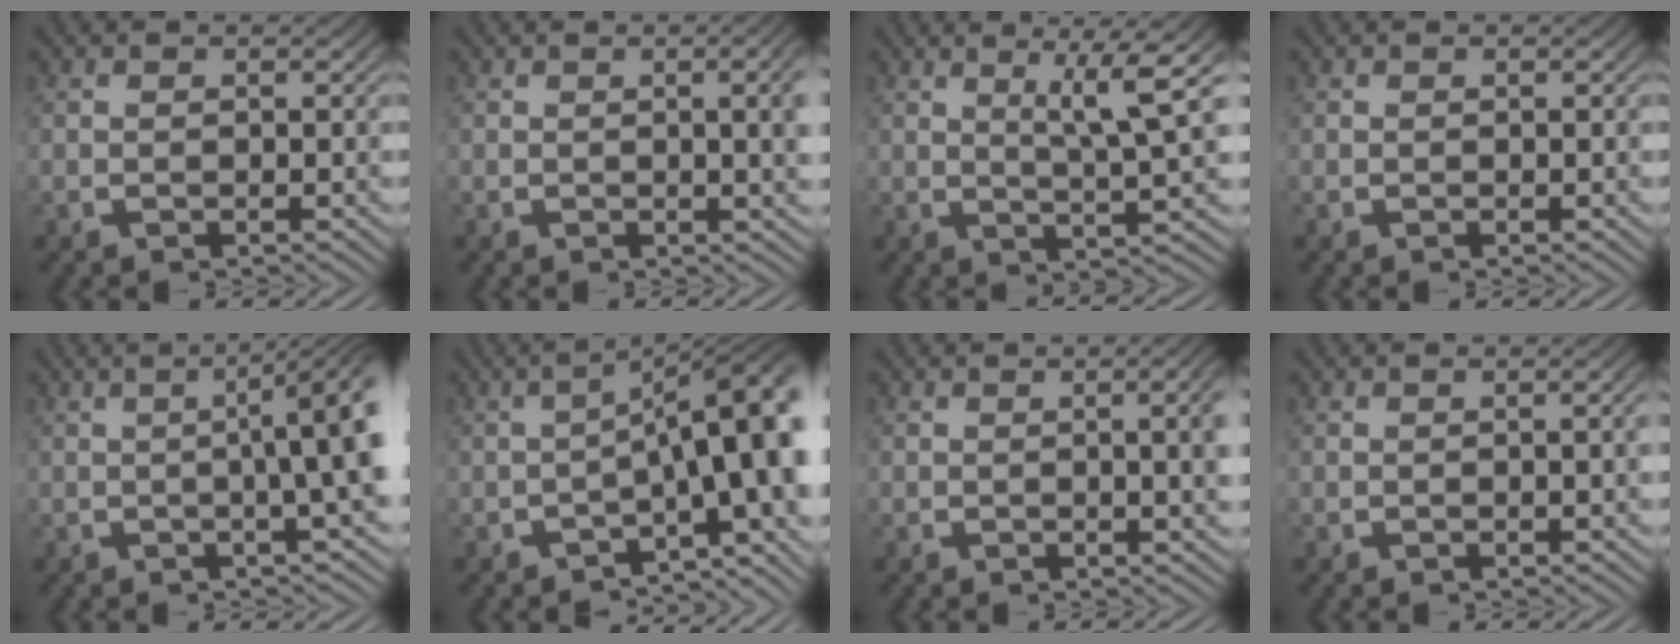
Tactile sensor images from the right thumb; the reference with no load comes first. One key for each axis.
{"total": 3.4, "fx": 0.3, "fy": 0.9, "fz": 3.3, "tx": -0.032, "ty": 0.003, "tz": 0.003}
{"total": 5.9, "fx": 1.9, "fy": 1.7, "fz": 5.3, "tx": -0.067, "ty": 0.002, "tz": 0.028}
{"total": 0.0}
{"total": 7.8, "fx": 0.7, "fy": 2.4, "fz": 7.3, "tx": -0.091, "ty": 0.010, "tz": 0.008}
{"total": 11.1, "fx": -1.8, "fy": 5.3, "fz": 9.6, "tx": -0.123, "ty": -0.009, "tz": -0.023}
{"total": 4.1, "fx": 0.4, "fy": 1.3, "fz": 3.8, "tx": -0.036, "ty": 0.007, "tz": 0.002}
{"total": 1.1, "fx": -0.2, "fy": 0.1, "fz": 1.1, "tx": -0.014, "ty": 0.004, "tz": -0.001}